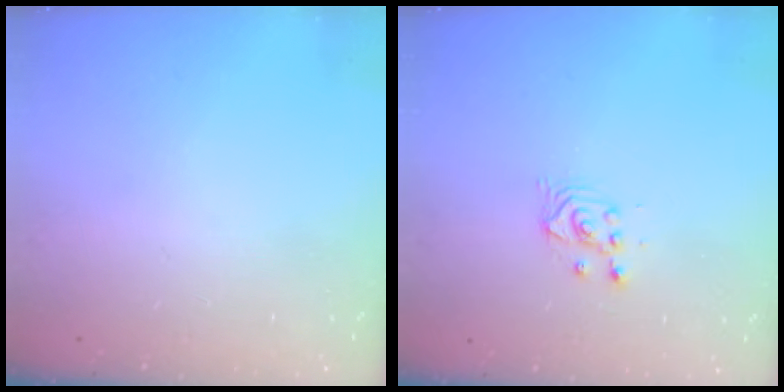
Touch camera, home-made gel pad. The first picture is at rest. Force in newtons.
{"total": 2.4, "press": 2.4, "slide": 0.2}